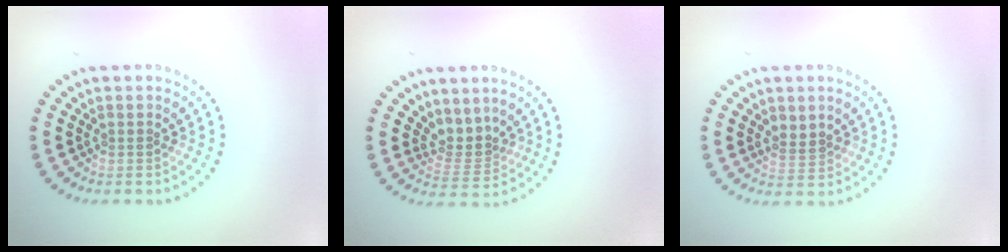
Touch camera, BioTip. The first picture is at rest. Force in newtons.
{"total": 2.8, "press": 2.0, "slide": 2.0}
{"total": 1.9, "press": 1.8, "slide": 0.6}